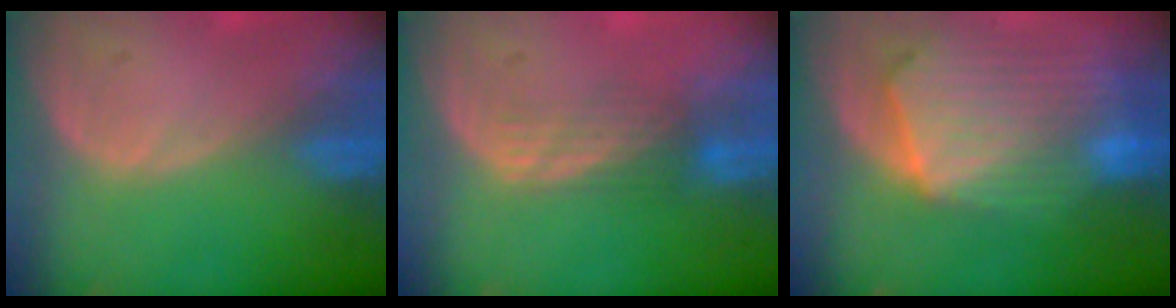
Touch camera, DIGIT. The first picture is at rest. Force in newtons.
{"total": 3.5, "press": 3.1, "slide": 1.7}
{"total": 10.7, "press": 9.3, "slide": 5.2}